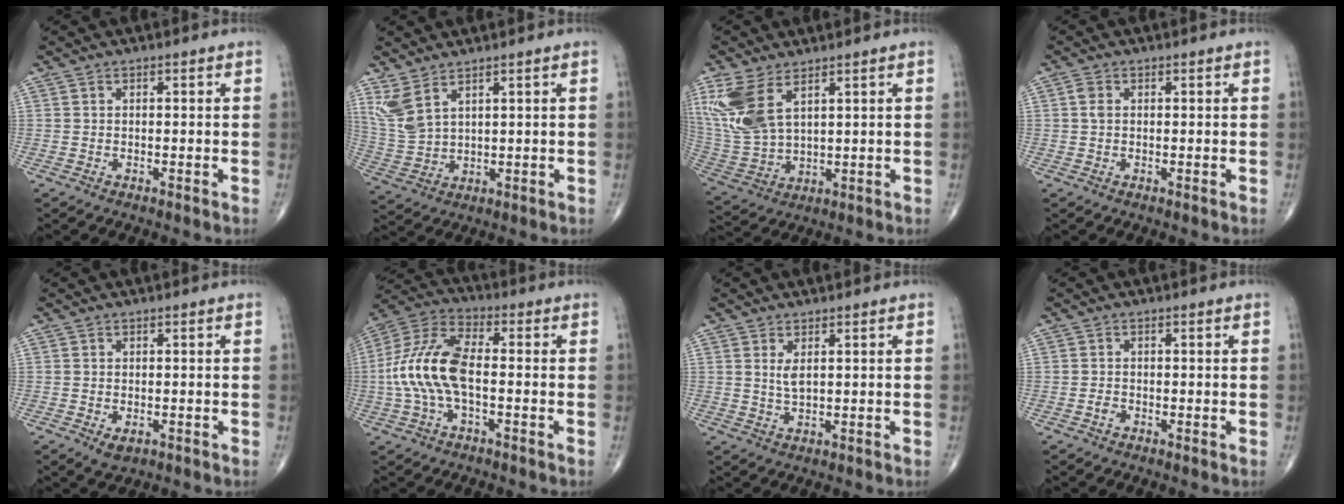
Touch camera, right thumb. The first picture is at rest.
{"total": 6.5, "force": [4.3, 2.5, 4.2], "torque": [-0.095, -0.019, 0.104]}
{"total": 12.2, "force": [6.0, 5.9, 8.9], "torque": [-0.206, -0.016, 0.138]}
{"total": 1.6, "force": [0.3, 1.0, 1.2], "torque": [-0.025, 0.003, 0.004]}
{"total": 2.3, "force": [-0.8, 1.4, 1.7], "torque": [-0.022, -0.003, -0.007]}
{"total": 14.2, "force": [-1.5, 6.0, 12.8], "torque": [-0.291, 0.034, -0.032]}
{"total": 2.5, "force": [0.9, 1.0, 2.1], "torque": [-0.042, -0.010, 0.024]}
{"total": 1.0, "force": [-0.5, 0.7, 0.6], "torque": [-0.006, 0.003, -0.012]}